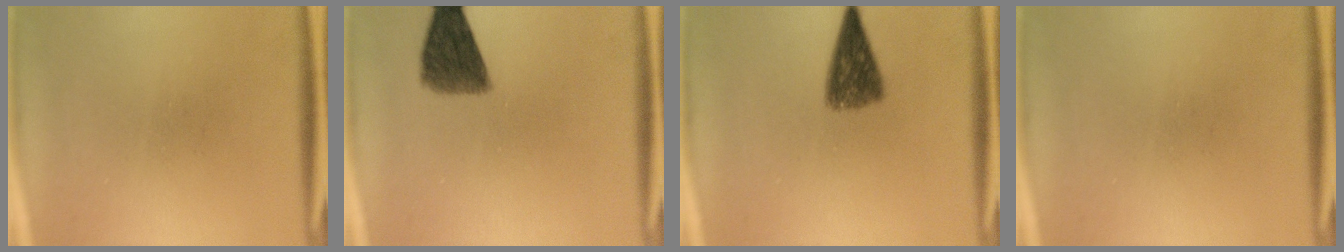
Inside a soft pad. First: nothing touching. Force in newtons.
{"total": 7.0}
{"total": 6.3}
{"total": 0.0}